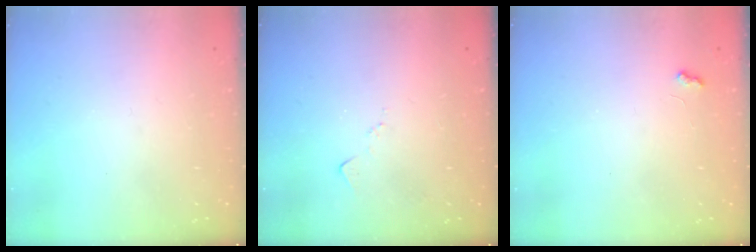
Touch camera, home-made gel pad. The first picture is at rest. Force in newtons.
{"total": 6.0, "press": 5.9, "slide": 0.7}
{"total": 3.5, "press": 3.4, "slide": 0.4}